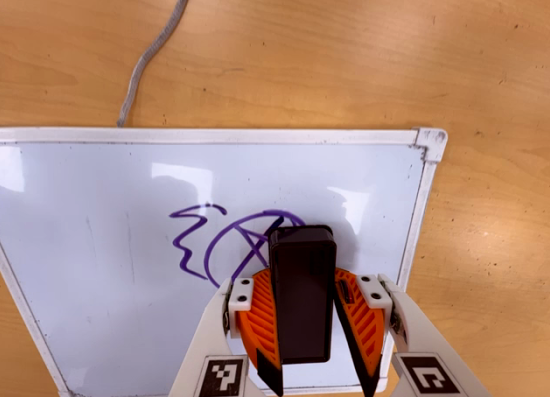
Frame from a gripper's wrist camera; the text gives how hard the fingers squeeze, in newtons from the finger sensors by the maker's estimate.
{"total": 12.9, "left": 15.5, "right": 10.2}